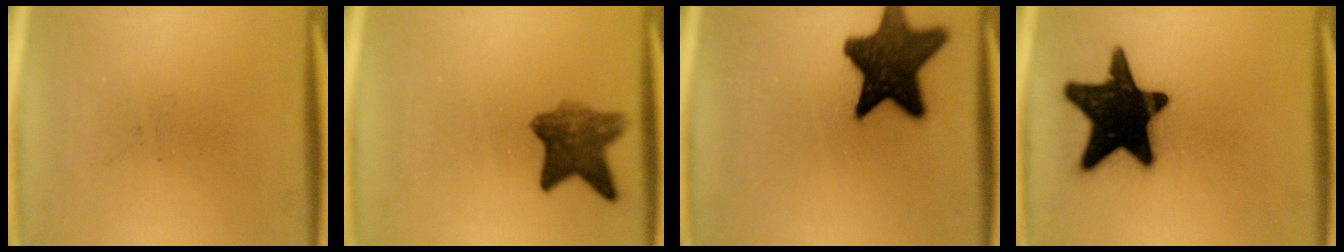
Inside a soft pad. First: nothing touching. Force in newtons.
{"total": 7.1}
{"total": 15.6}
{"total": 20.1}